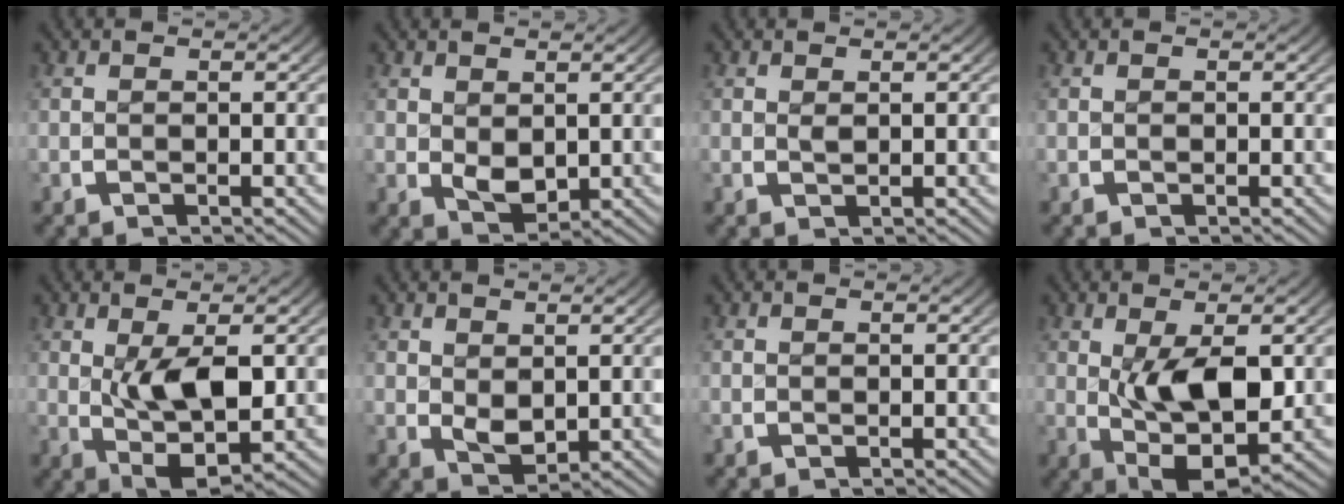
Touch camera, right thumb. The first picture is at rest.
{"total": 2.7, "force": [0.3, 2.0, 1.8], "torque": [-0.030, -0.014, 0.016]}
{"total": 0.6, "force": [0.5, 0.2, 0.3], "torque": [-0.005, -0.002, 0.011]}
{"total": 0.0}
{"total": 6.7, "force": [0.1, 3.6, 5.6], "torque": [-0.108, -0.026, 0.012]}
{"total": 2.4, "force": [0.6, 1.8, 1.6], "torque": [-0.027, -0.013, 0.020]}
{"total": 0.0}
{"total": 8.1, "force": [-0.3, 4.5, 6.8], "torque": [-0.129, -0.031, 0.005]}